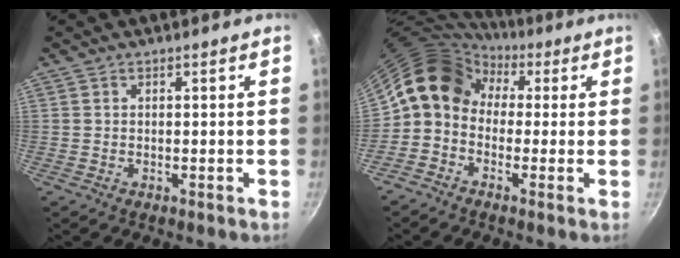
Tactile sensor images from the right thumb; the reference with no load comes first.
{"total": 10.7, "force": [2.1, 8.4, 6.2], "torque": [-0.087, 0.028, 0.008]}